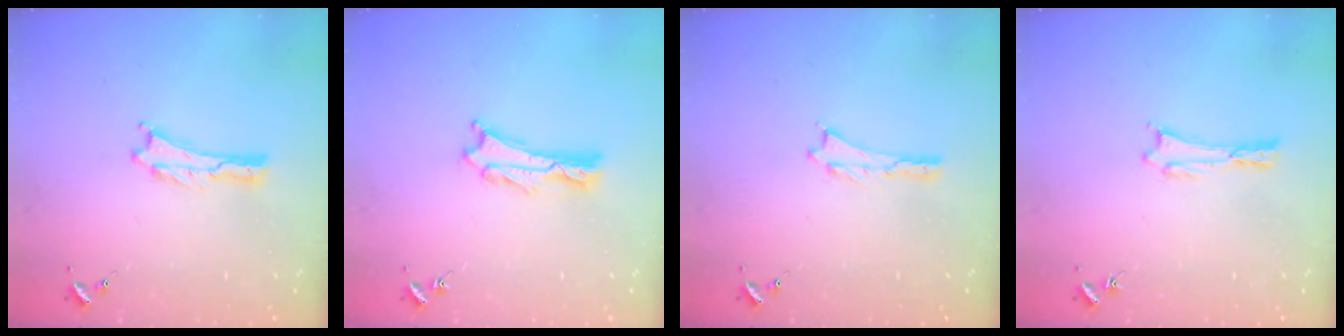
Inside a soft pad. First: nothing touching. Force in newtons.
{"total": 1.2, "press": 1.2, "slide": 0.2}
{"total": 0.0}
{"total": 0.0}